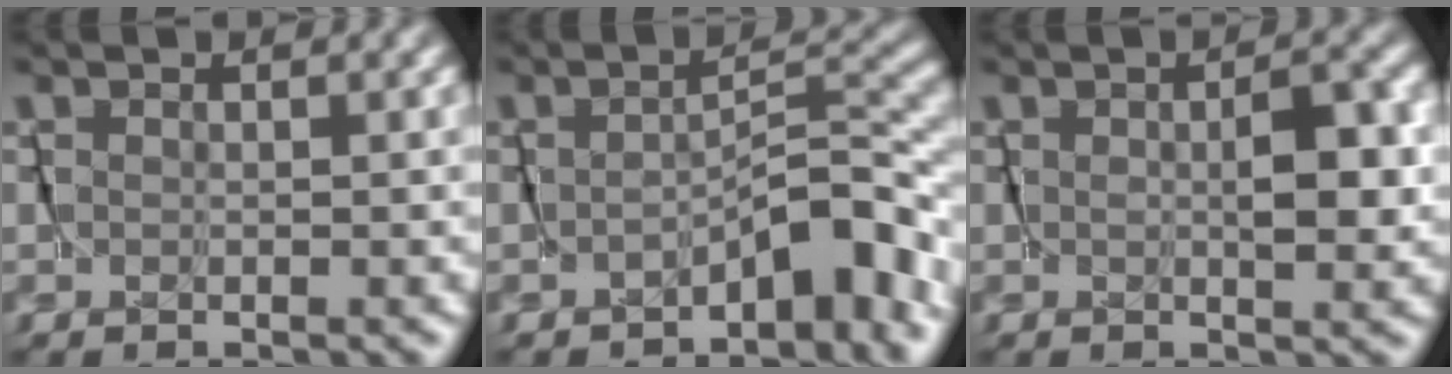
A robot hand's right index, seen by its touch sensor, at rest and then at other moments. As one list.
[{"total": 3.2, "force": [-2.9, 0.5, 1.3], "torque": [-0.005, 0.006, -0.047]}, {"total": 2.5, "force": [0.1, 1.1, 2.2], "torque": [-0.028, 0.001, 0.001]}]